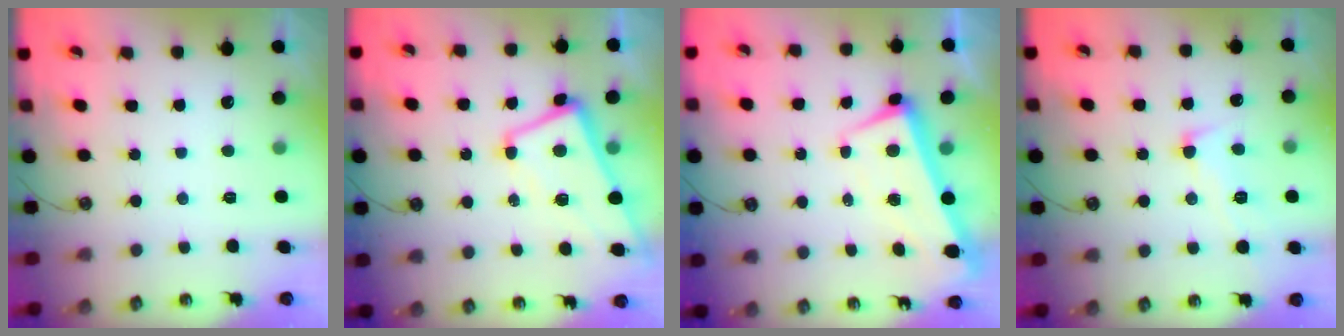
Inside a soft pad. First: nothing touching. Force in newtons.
{"total": 1.5, "press": 1.2, "slide": 0.8}
{"total": 3.0, "press": 2.4, "slide": 1.8}
{"total": 1.6, "press": 1.5, "slide": 0.7}